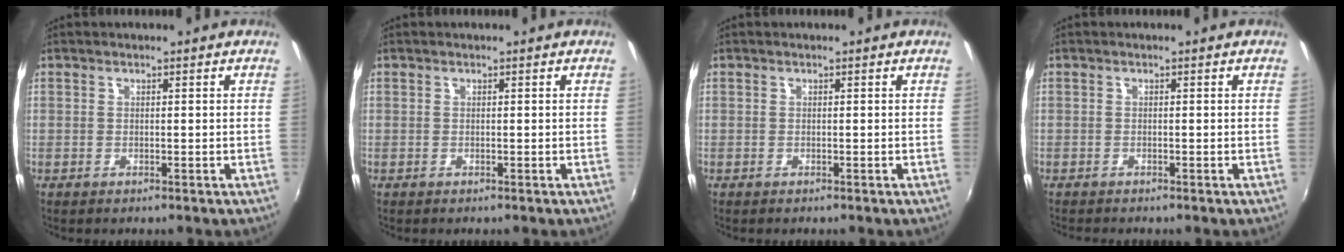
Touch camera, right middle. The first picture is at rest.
{"total": 0.0}
{"total": 0.0}
{"total": 1.1, "force": [-1.1, 0.2, 0.2], "torque": [-0.005, -0.007, -0.020]}